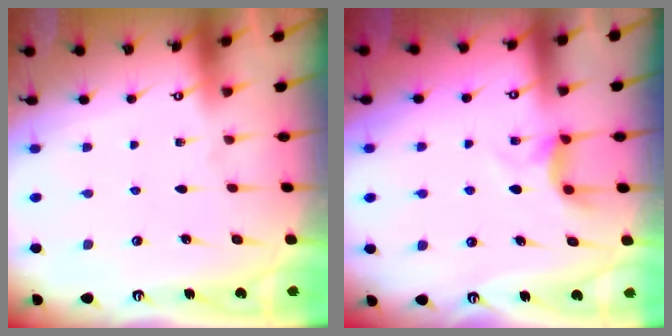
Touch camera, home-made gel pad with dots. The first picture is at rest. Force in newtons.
{"total": 4.8, "press": 4.8, "slide": 0.5}